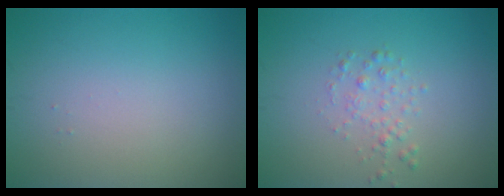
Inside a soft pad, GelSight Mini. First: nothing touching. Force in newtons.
{"total": 1.4, "press": 1.4, "slide": 0.1}